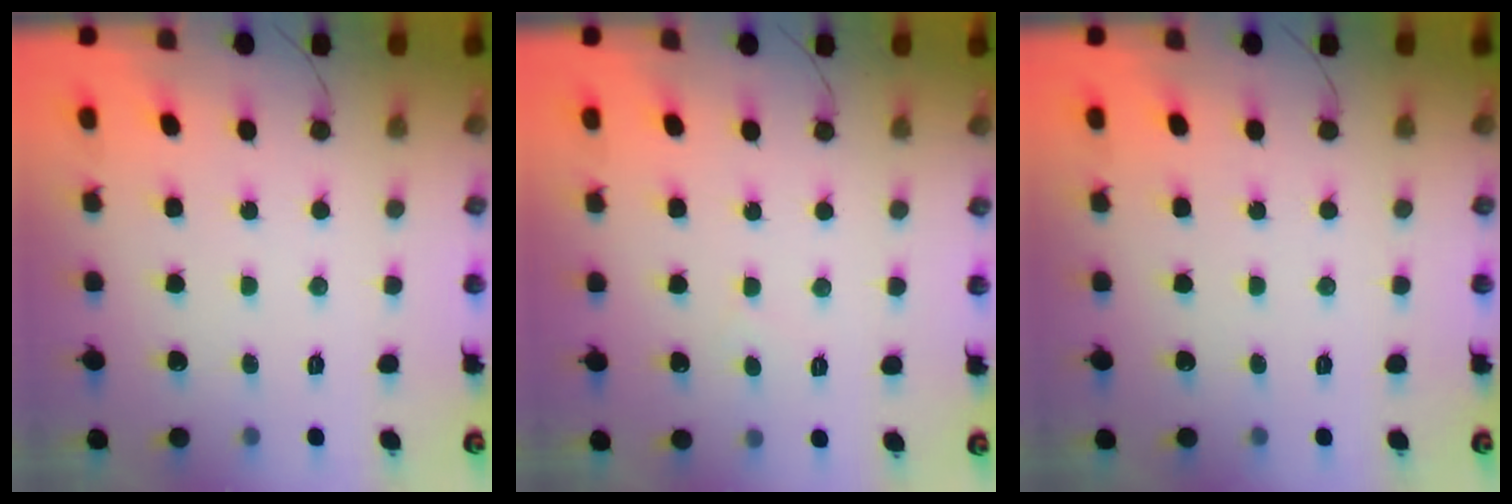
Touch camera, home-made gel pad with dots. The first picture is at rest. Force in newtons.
{"total": 3.7, "press": 3.7, "slide": 0.2}
{"total": 0.0}